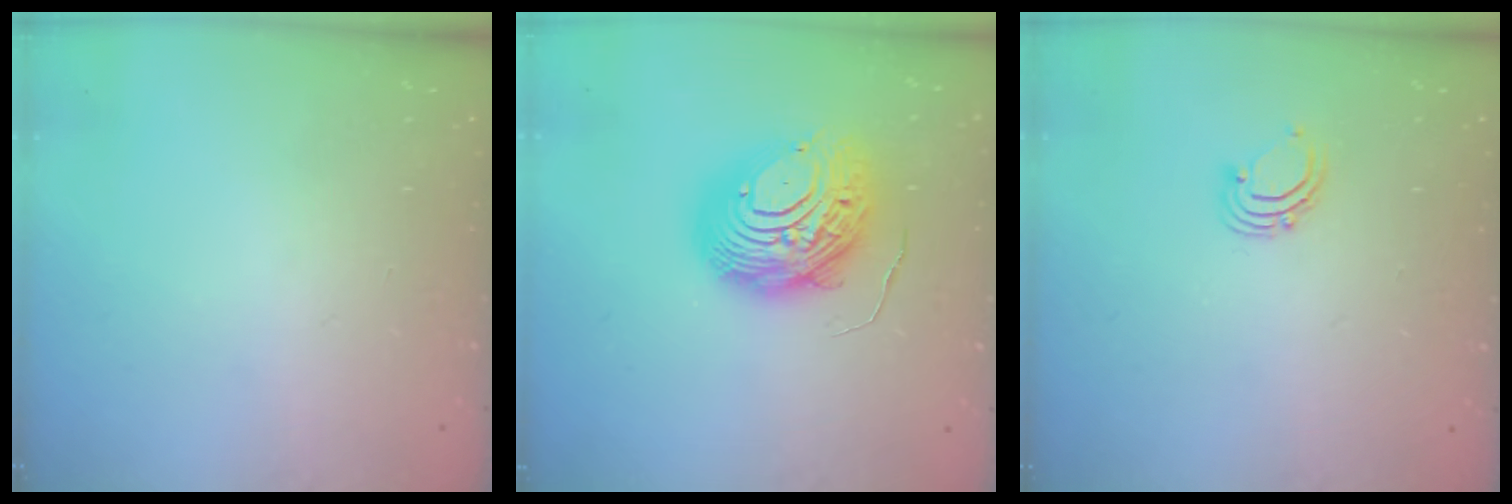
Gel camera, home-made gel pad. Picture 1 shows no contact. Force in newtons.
{"total": 13.9, "press": 13.9, "slide": 1.4}
{"total": 2.9, "press": 2.9, "slide": 0.2}